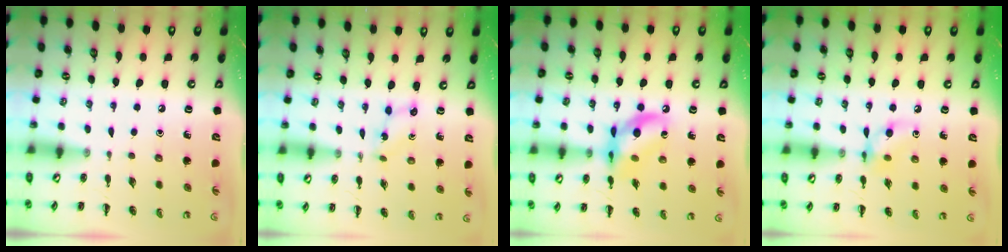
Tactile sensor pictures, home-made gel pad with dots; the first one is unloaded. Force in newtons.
{"total": 2.7, "press": 2.6, "slide": 0.8}
{"total": 12.8, "press": 12.6, "slide": 2.0}
{"total": 8.3, "press": 8.2, "slide": 0.6}